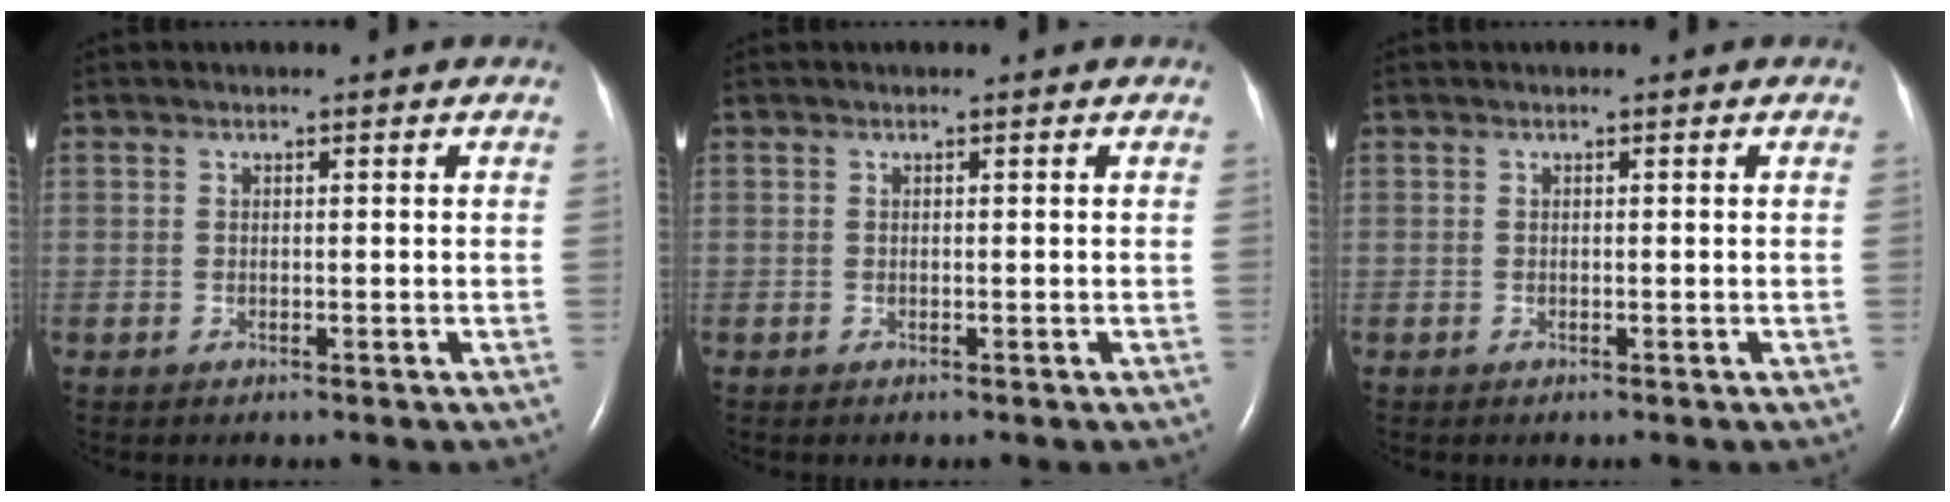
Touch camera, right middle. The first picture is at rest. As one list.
[{"total": 0.0}, {"total": 0.0}]